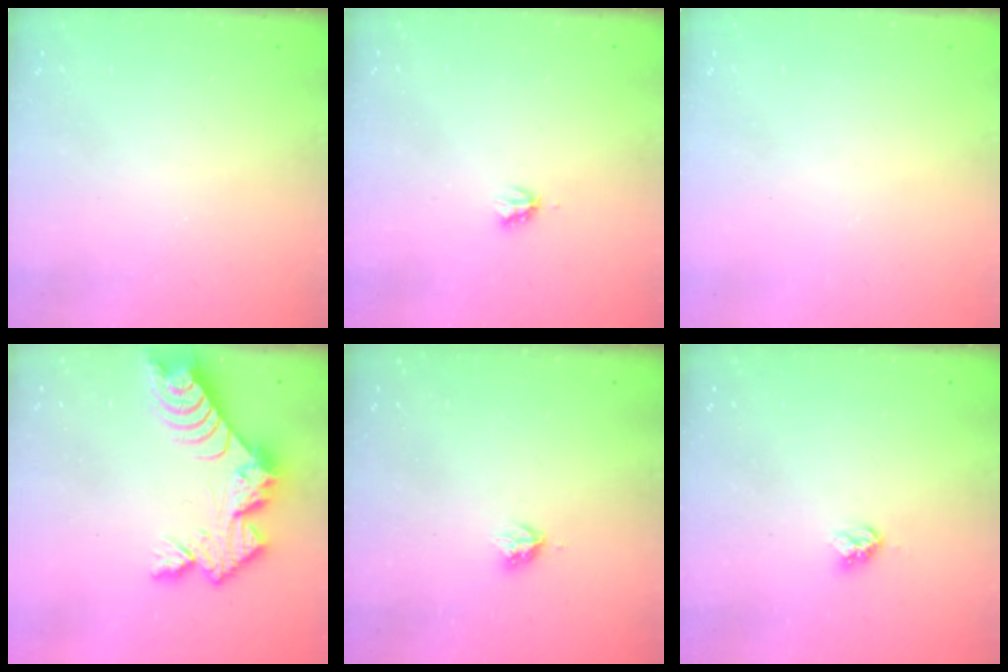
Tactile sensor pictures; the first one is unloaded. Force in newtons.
{"total": 2.2, "press": 2.2, "slide": 0.3}
{"total": 0.0}
{"total": 11.3, "press": 11.3, "slide": 0.8}
{"total": 3.0, "press": 3.0, "slide": 0.3}
{"total": 3.9, "press": 3.9, "slide": 0.4}